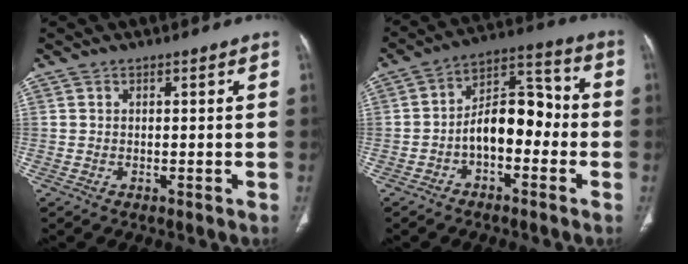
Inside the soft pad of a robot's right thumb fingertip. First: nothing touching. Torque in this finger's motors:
{"motor_torque": [1.27, 1.62, 1.21, -0.57, 0.07]}